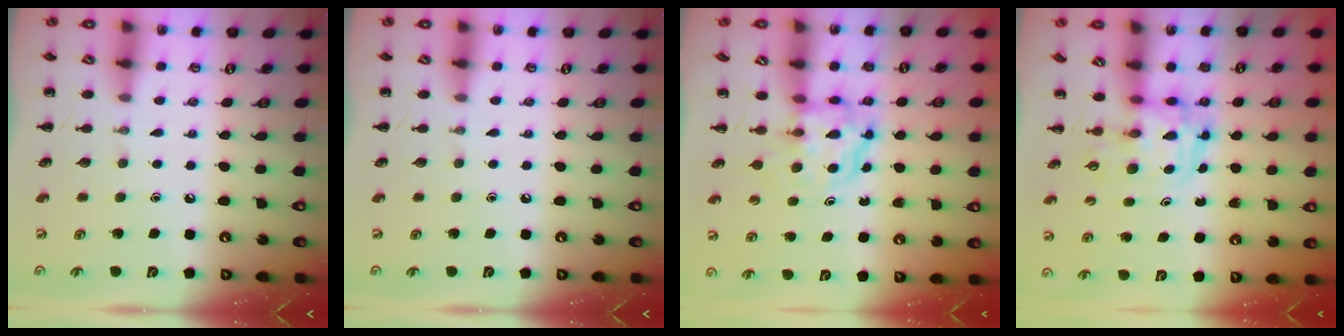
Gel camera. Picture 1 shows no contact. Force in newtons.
{"total": 0.0}
{"total": 4.0, "press": 3.9, "slide": 0.4}
{"total": 3.6, "press": 3.5, "slide": 0.6}